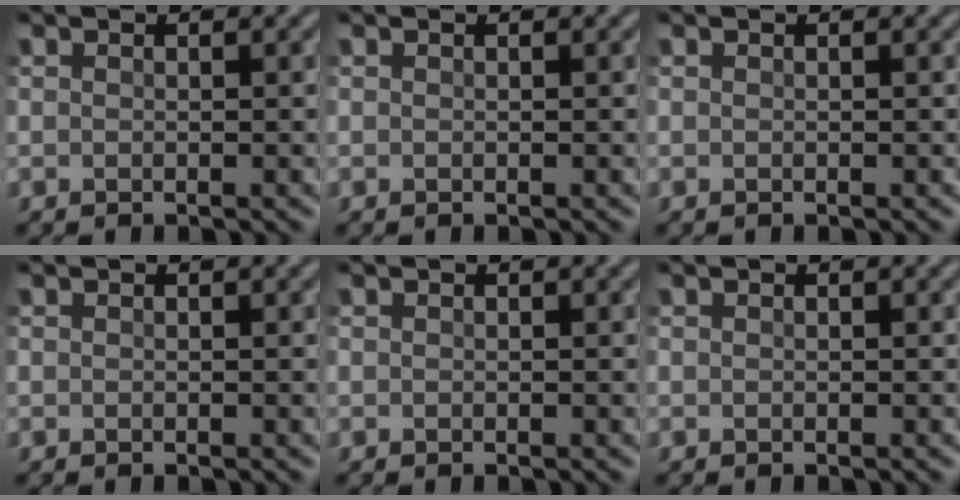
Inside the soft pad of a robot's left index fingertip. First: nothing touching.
{"total": 0.0}
{"total": 0.0}
{"total": 0.0}
{"total": 0.0}
{"total": 0.0}